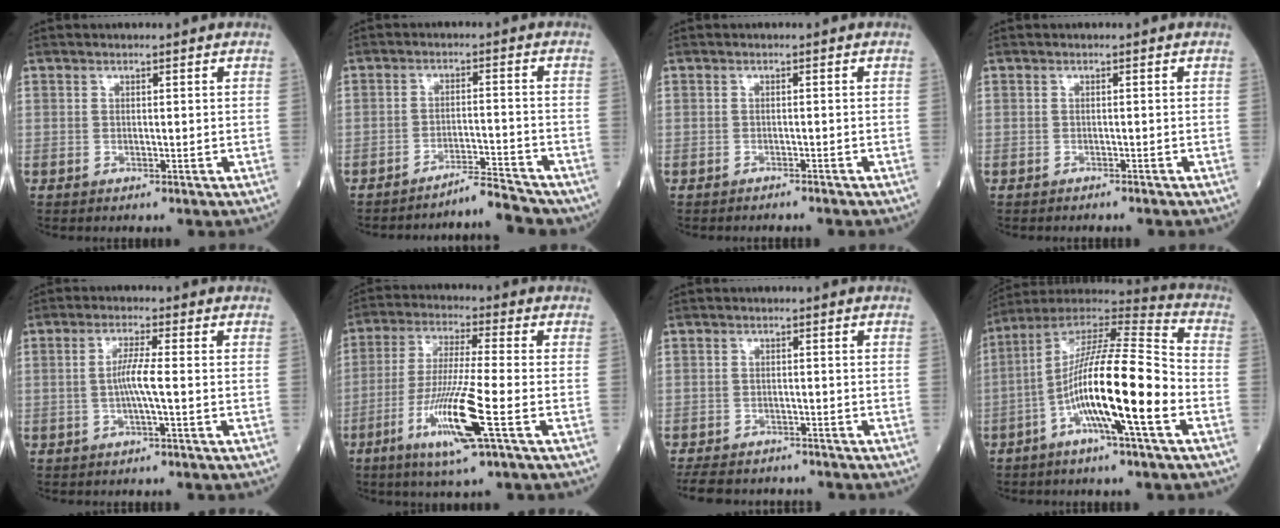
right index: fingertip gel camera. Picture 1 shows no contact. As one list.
[{"total": 5.3, "force": [-5.3, -0.3, 0.4], "torque": [0.003, 0.008, -0.083]}, {"total": 2.0, "force": [-2.0, 0.0, 0.4], "torque": [-0.006, -0.002, -0.025]}, {"total": 1.4, "force": [-1.3, 0.1, 0.4], "torque": [-0.008, -0.001, -0.017]}, {"total": 3.9, "force": [-0.6, -0.3, 3.8], "torque": [-0.075, 0.003, -0.013]}, {"total": 12.2, "force": [-4.8, -0.4, 11.2], "torque": [-0.225, -0.022, -0.092]}, {"total": 8.5, "force": [-7.6, 3.2, 2.4], "torque": [-0.040, -0.004, -0.107]}, {"total": 17.7, "force": [-4.9, 0.7, 17.0], "torque": [-0.303, 0.001, -0.094]}]